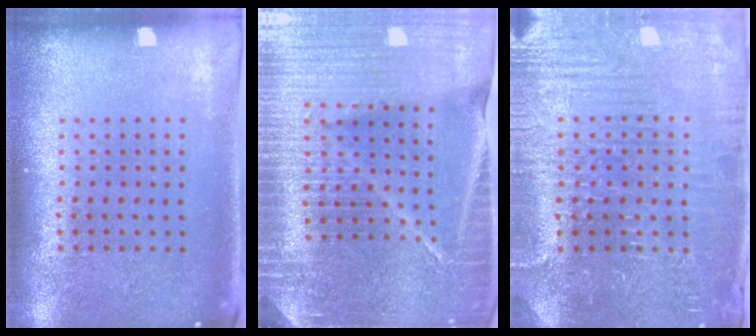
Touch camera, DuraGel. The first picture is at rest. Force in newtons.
{"total": 5.6, "press": 4.9, "slide": 2.7}
{"total": 4.0, "press": 3.9, "slide": 0.9}